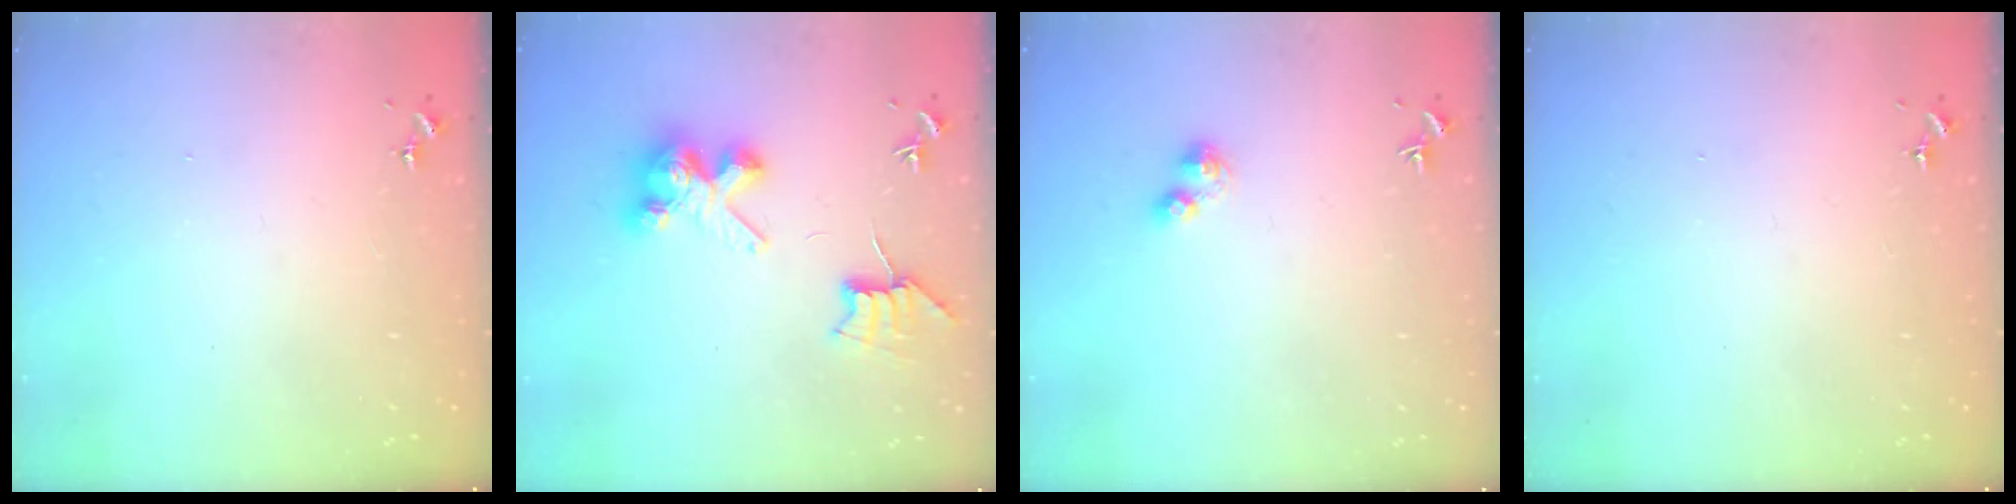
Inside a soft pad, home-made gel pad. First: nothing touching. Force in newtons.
{"total": 9.3, "press": 9.3, "slide": 0.7}
{"total": 4.0, "press": 3.9, "slide": 0.6}
{"total": 1.3, "press": 0.9, "slide": 0.9}